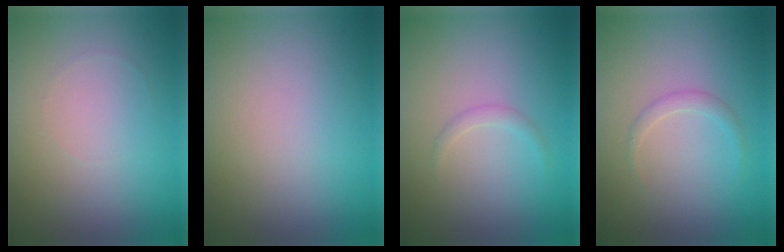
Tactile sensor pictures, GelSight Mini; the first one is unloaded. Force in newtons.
{"total": 0.0}
{"total": 0.8, "press": 0.8, "slide": 0.1}
{"total": 1.0, "press": 1.0, "slide": 0.1}